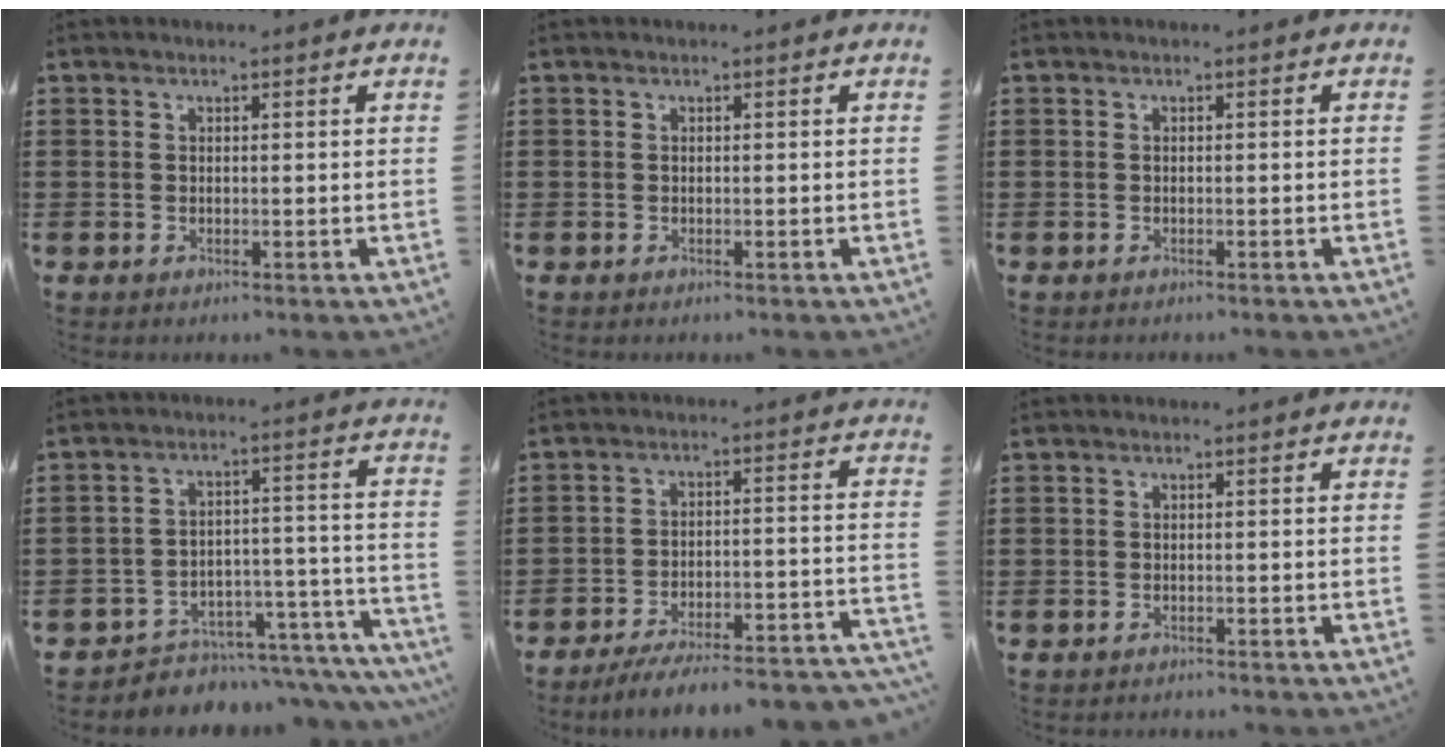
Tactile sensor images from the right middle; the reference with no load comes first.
{"total": 0.5, "force": [0.5, -0.2, 0.1], "torque": [0.001, 0.000, 0.011]}
{"total": 0.0}
{"total": 4.0, "force": [-3.7, 1.5, 0.8], "torque": [-0.017, 0.007, -0.074]}
{"total": 5.5, "force": [-5.0, 0.0, 2.4], "torque": [-0.032, -0.005, -0.094]}
{"total": 0.0}